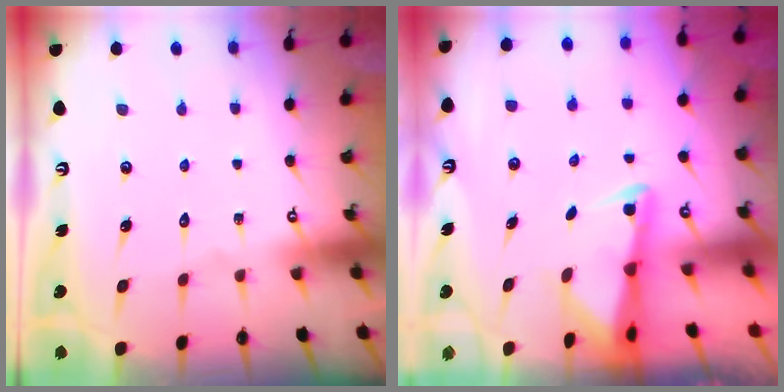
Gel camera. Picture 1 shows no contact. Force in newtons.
{"total": 2.4, "press": 2.3, "slide": 0.5}